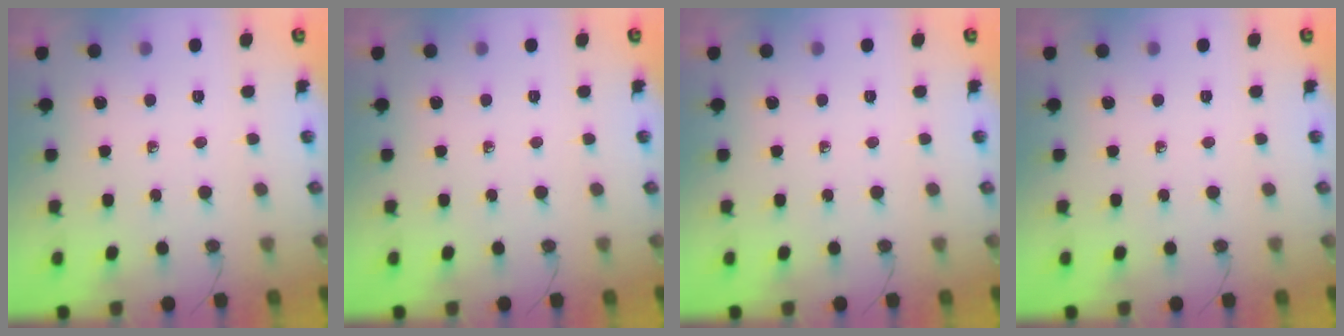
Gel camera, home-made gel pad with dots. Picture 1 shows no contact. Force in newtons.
{"total": 0.0}
{"total": 0.0}
{"total": 0.0}